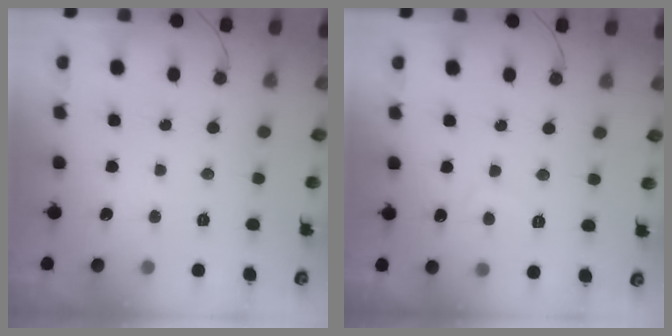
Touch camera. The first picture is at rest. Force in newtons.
{"total": 2.2, "press": 2.2, "slide": 0.6}